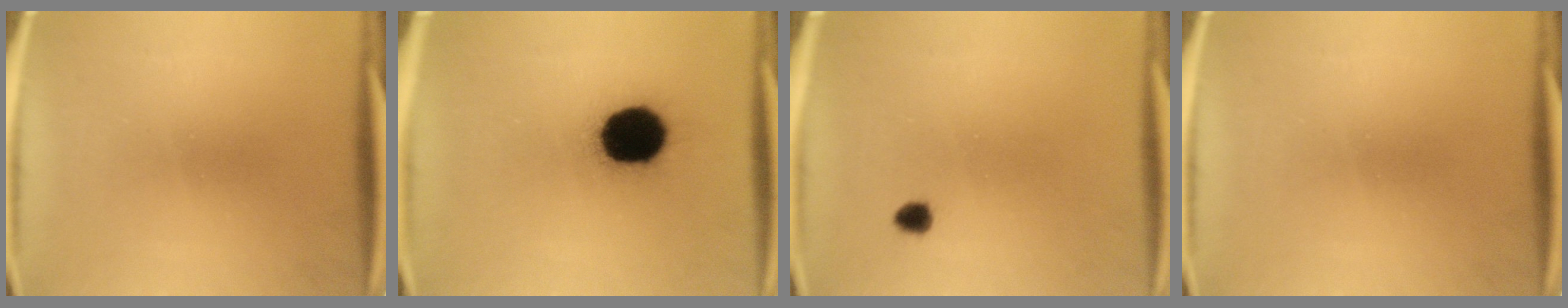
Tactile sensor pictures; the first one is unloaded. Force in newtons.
{"total": 18.4}
{"total": 1.6}
{"total": 0.0}